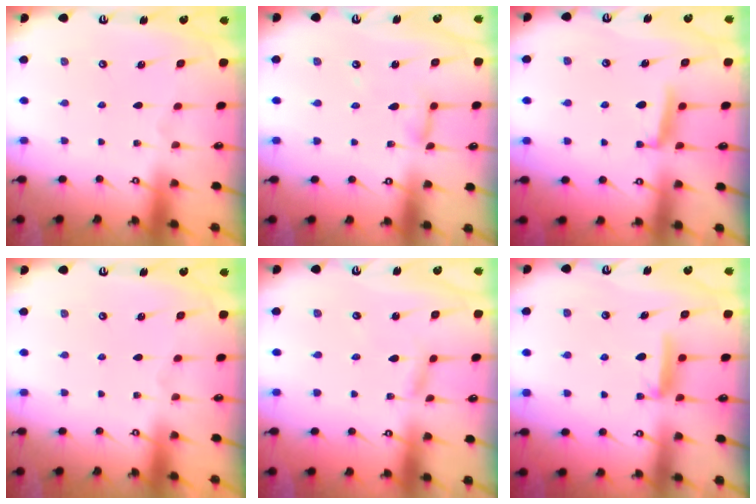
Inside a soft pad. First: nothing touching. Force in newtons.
{"total": 5.3, "press": 5.2, "slide": 0.4}
{"total": 5.5, "press": 5.4, "slide": 0.7}
{"total": 0.0}
{"total": 2.7, "press": 2.7, "slide": 0.1}
{"total": 6.3, "press": 6.3, "slide": 0.7}